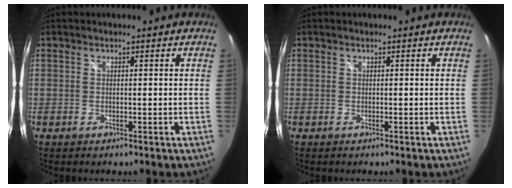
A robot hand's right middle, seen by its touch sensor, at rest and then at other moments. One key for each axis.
{"total": 0.0}